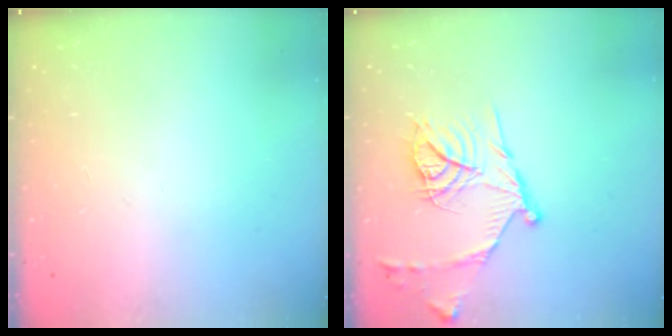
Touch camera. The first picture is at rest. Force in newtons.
{"total": 16.5, "press": 16.5, "slide": 1.6}